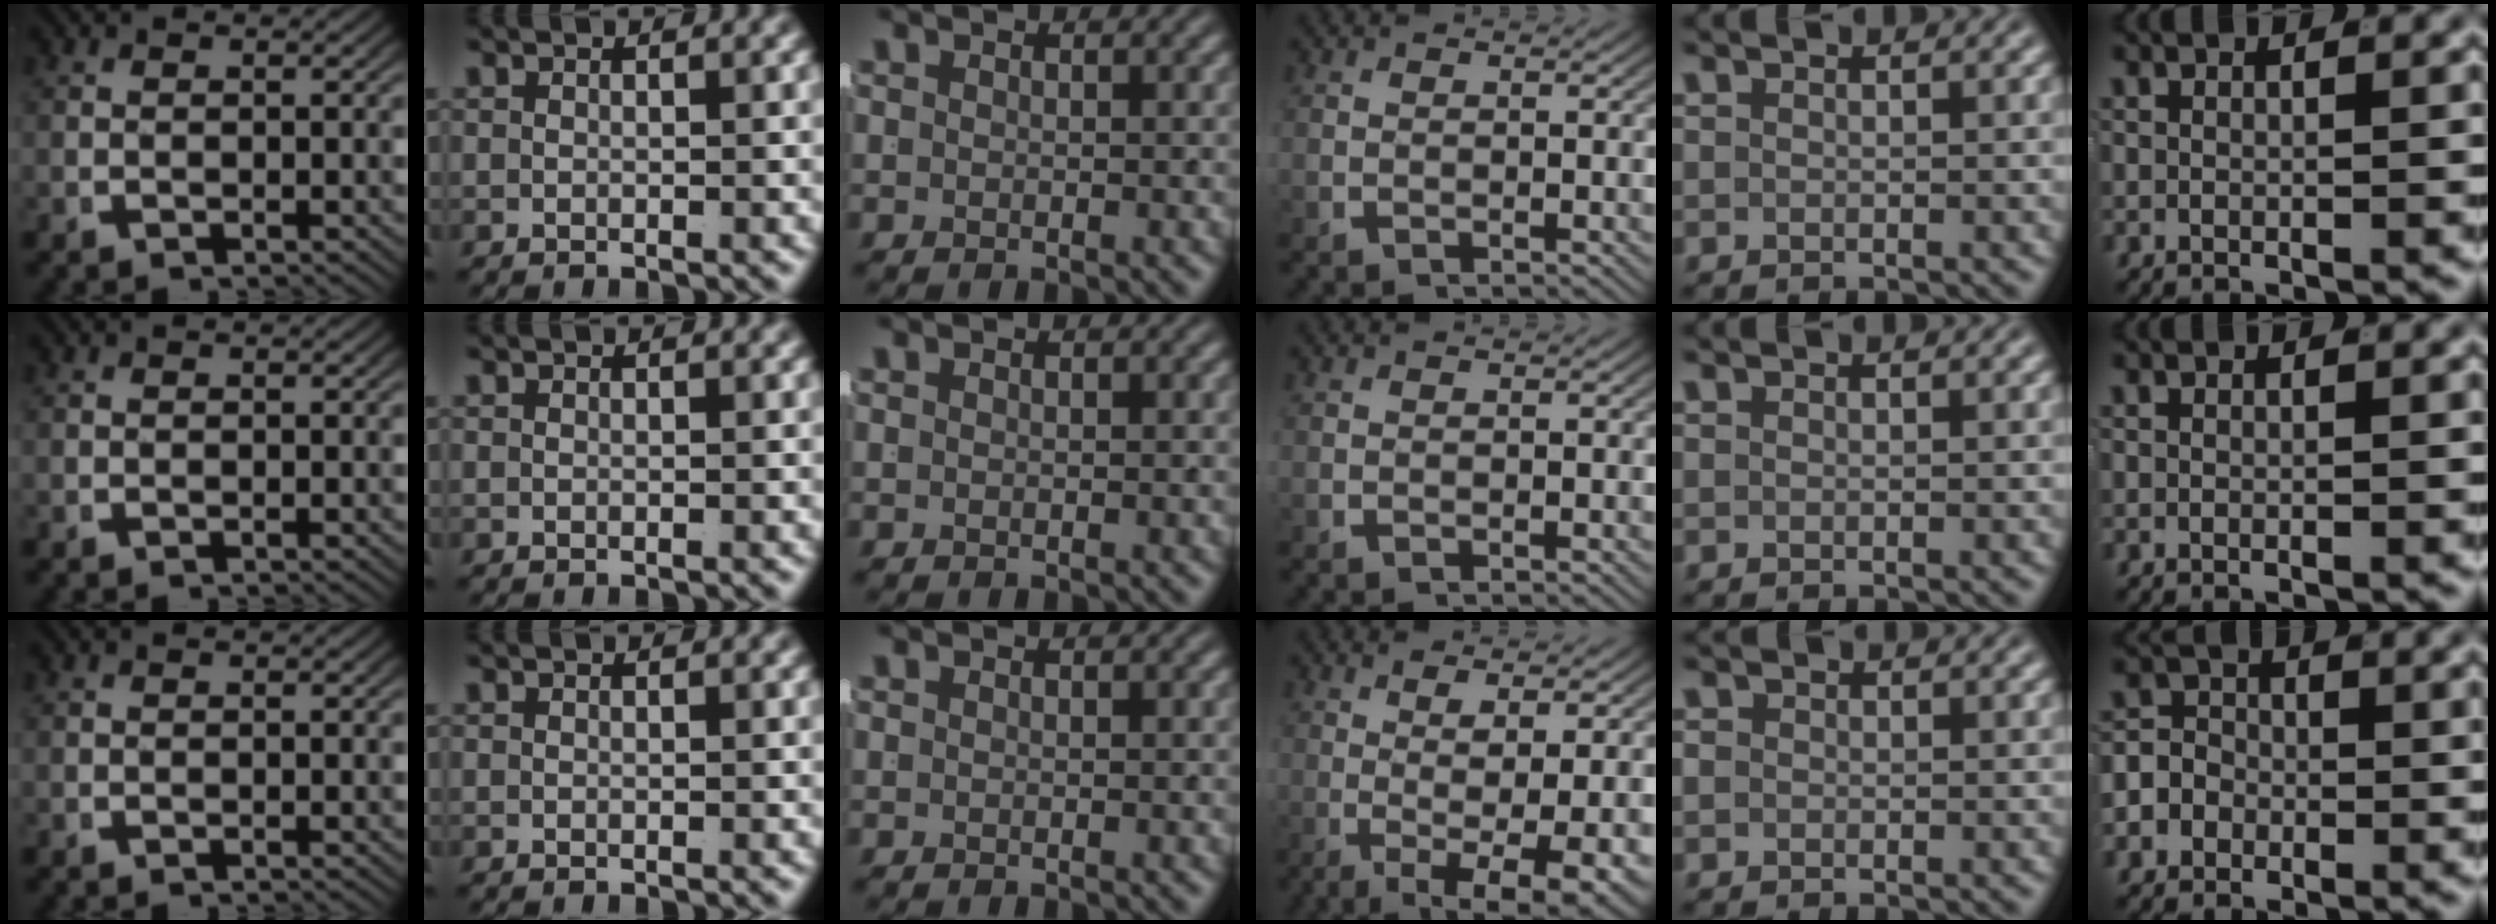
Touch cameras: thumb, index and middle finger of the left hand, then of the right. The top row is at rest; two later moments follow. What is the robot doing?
{"motion": "lift_and_place", "object": "shirt"}